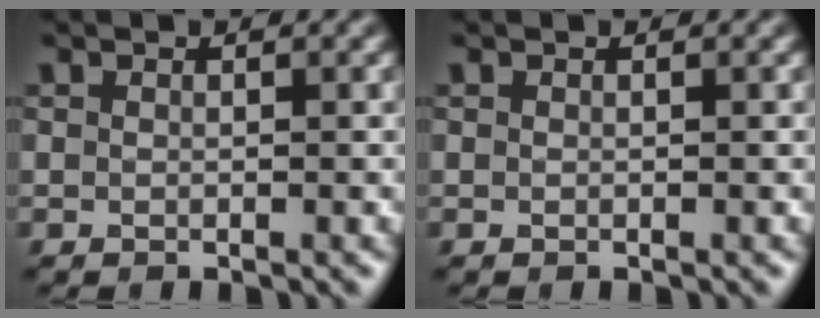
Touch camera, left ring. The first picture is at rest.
{"total": 0.0}